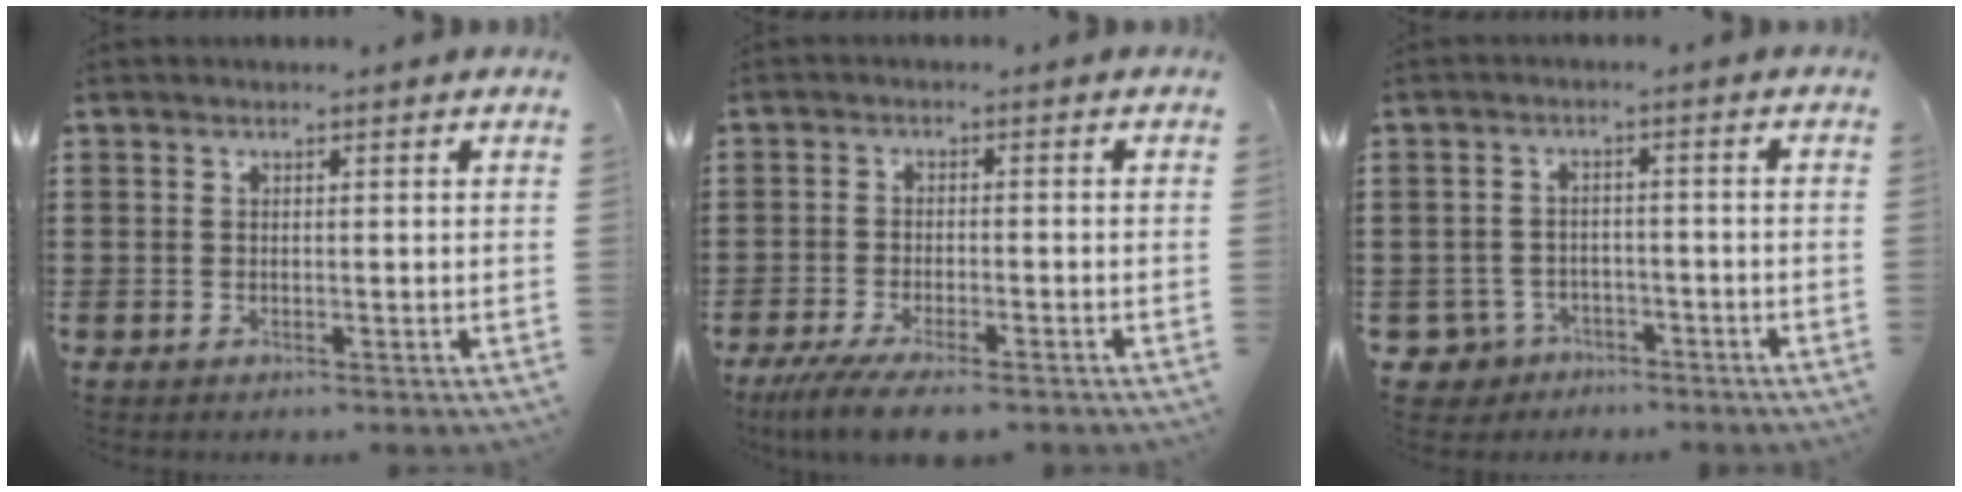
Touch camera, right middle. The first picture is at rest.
{"total": 4.5, "force": [-3.8, 0.2, 2.3], "torque": [-0.059, -0.015, -0.076]}
{"total": 3.2, "force": [-2.7, 1.7, 0.4], "torque": [-0.037, -0.003, -0.064]}